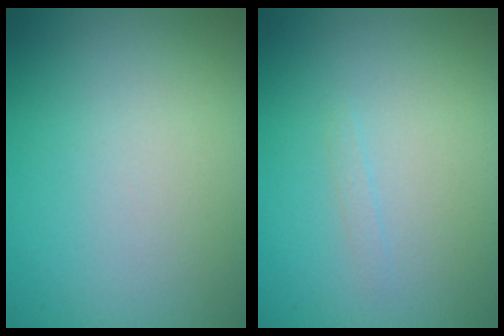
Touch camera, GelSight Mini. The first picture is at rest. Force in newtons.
{"total": 0.5, "press": 0.5, "slide": 0.1}